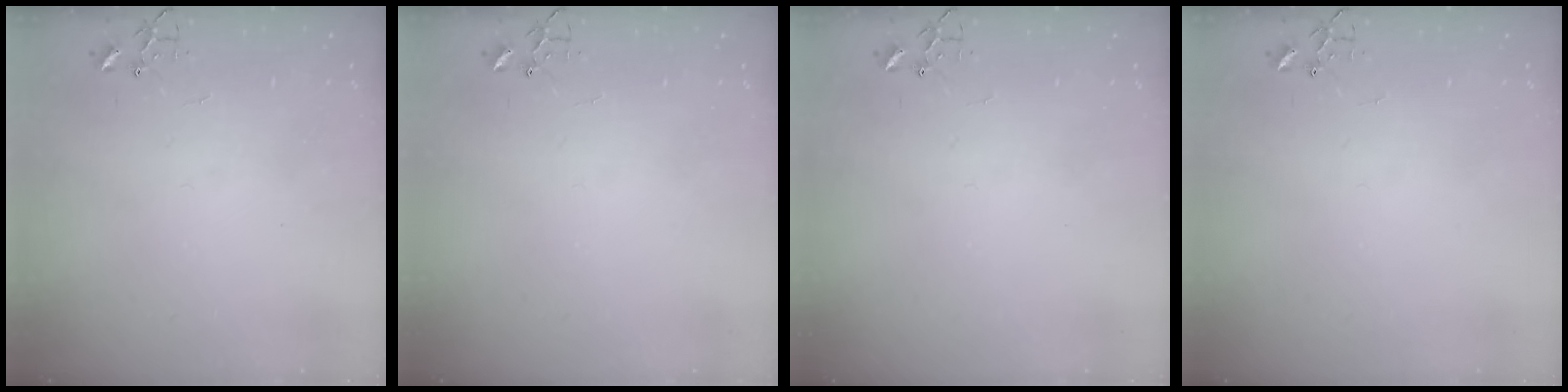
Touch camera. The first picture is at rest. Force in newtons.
{"total": 0.0}
{"total": 0.0}
{"total": 0.0}